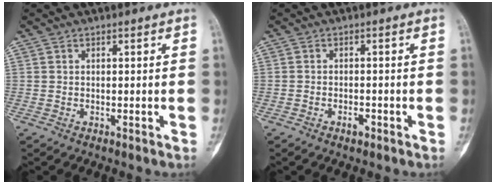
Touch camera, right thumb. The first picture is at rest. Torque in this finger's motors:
{"motor_torque": [0.05, -0.43, 0.08, 0.13, -0.02]}